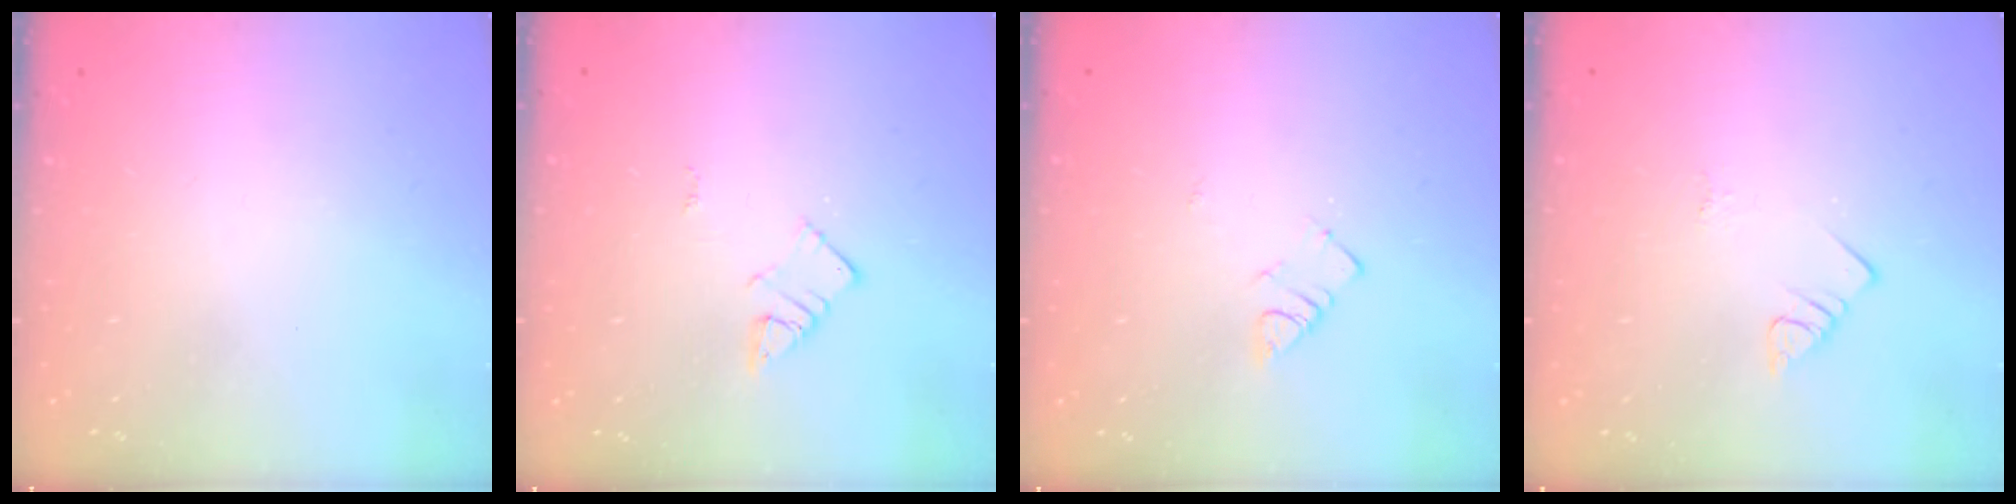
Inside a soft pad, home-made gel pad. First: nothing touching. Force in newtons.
{"total": 3.3, "press": 3.3, "slide": 0.2}
{"total": 2.8, "press": 2.7, "slide": 0.4}
{"total": 2.8, "press": 2.8, "slide": 0.4}